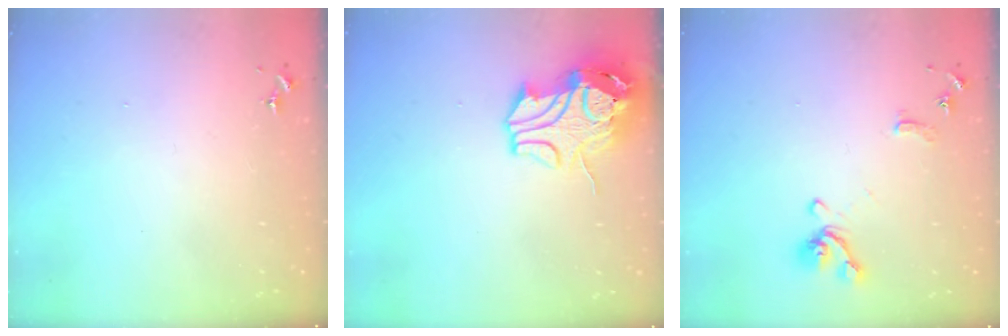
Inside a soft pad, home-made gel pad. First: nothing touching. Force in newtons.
{"total": 12.8, "press": 12.7, "slide": 1.8}
{"total": 11.5, "press": 11.4, "slide": 1.6}